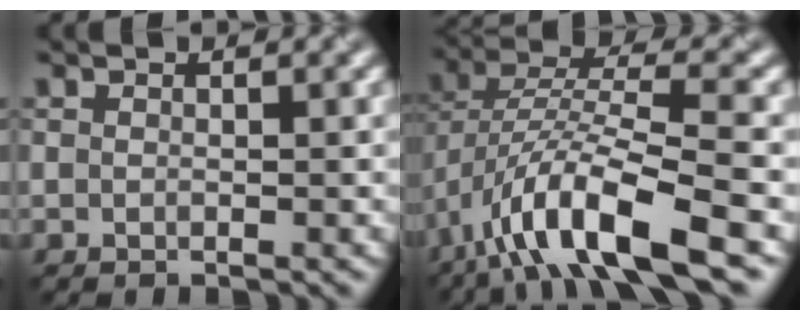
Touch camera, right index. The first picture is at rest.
{"total": 10.5, "force": [-5.3, 3.0, 8.6], "torque": [-0.154, 0.009, -0.102]}